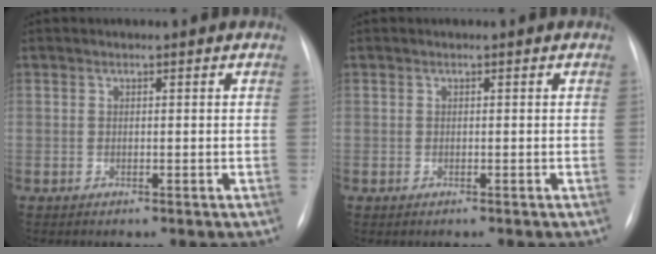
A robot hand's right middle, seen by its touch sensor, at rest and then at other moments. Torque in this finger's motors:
{"motor_torque": [-0.07, 0.01, 0.00, -0.02]}